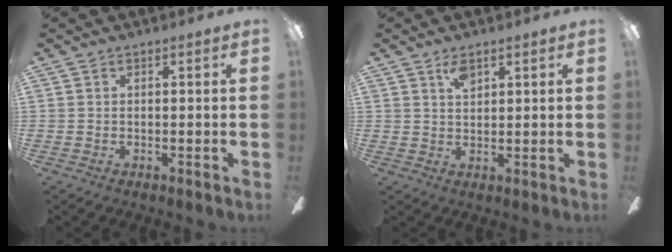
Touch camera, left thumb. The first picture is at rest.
{"total": 3.8, "force": [2.5, 1.5, 2.4], "torque": [-0.037, -0.003, 0.040]}